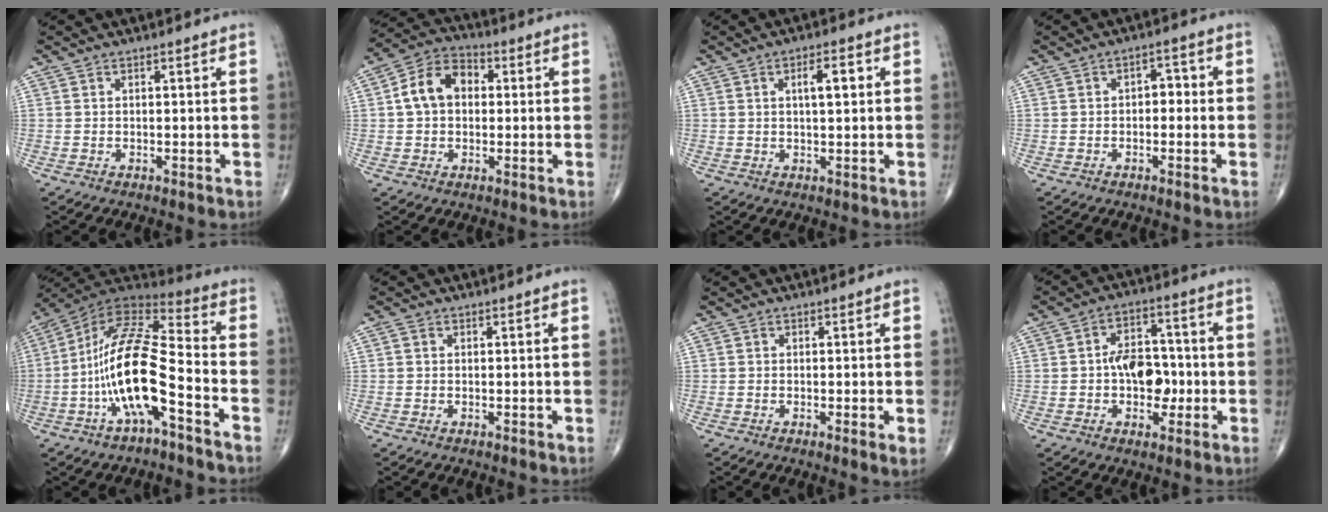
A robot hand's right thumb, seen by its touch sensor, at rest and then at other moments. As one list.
[{"total": 9.7, "force": [1.1, 7.0, 6.6], "torque": [-0.107, 0.028, 0.010]}, {"total": 4.4, "force": [1.1, 1.5, 4.0], "torque": [-0.056, 0.001, 0.015]}, {"total": 3.1, "force": [-0.3, 2.0, 2.3], "torque": [-0.011, 0.013, -0.014]}, {"total": 17.8, "force": [-5.9, 5.2, 16.0], "torque": [-0.309, 0.063, -0.109]}, {"total": 0.6, "force": [0.1, 0.5, 0.3], "torque": [-0.006, 0.002, 0.000]}, {"total": 1.8, "force": [-0.3, 0.2, 1.8], "torque": [-0.037, -0.008, -0.008]}, {"total": 9.8, "force": [-1.3, 6.5, 7.2], "torque": [-0.074, 0.025, -0.026]}]